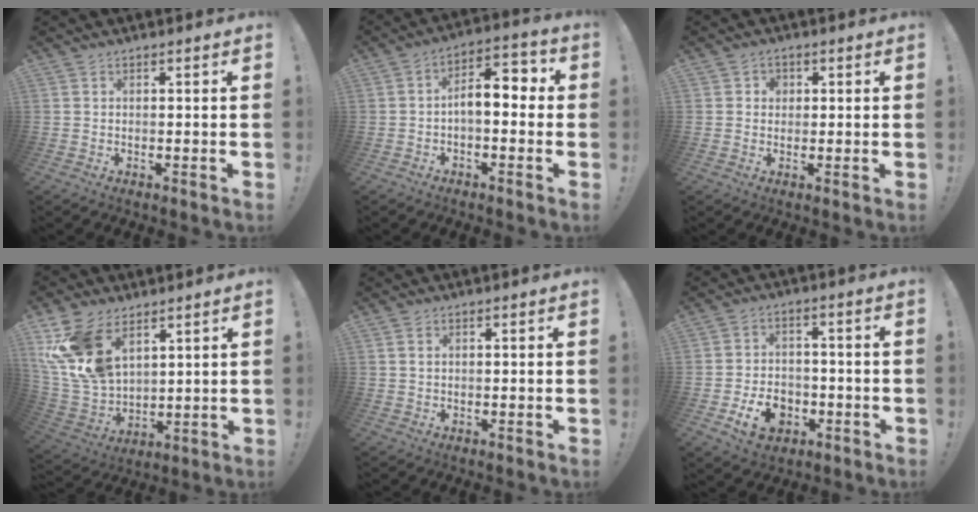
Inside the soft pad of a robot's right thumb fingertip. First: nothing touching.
{"total": 9.4, "force": [-0.3, 4.5, 8.2], "torque": [-0.119, 0.007, -0.006]}
{"total": 2.7, "force": [0.5, 2.5, 0.8], "torque": [-0.003, -0.003, 0.007]}
{"total": 16.8, "force": [8.5, 10.6, 9.9], "torque": [-0.206, -0.055, 0.164]}
{"total": 1.2, "force": [0.5, 0.8, 0.7], "torque": [-0.011, 0.002, 0.008]}
{"total": 9.6, "force": [-4.0, 7.3, 4.8], "torque": [-0.071, 0.030, -0.067]}